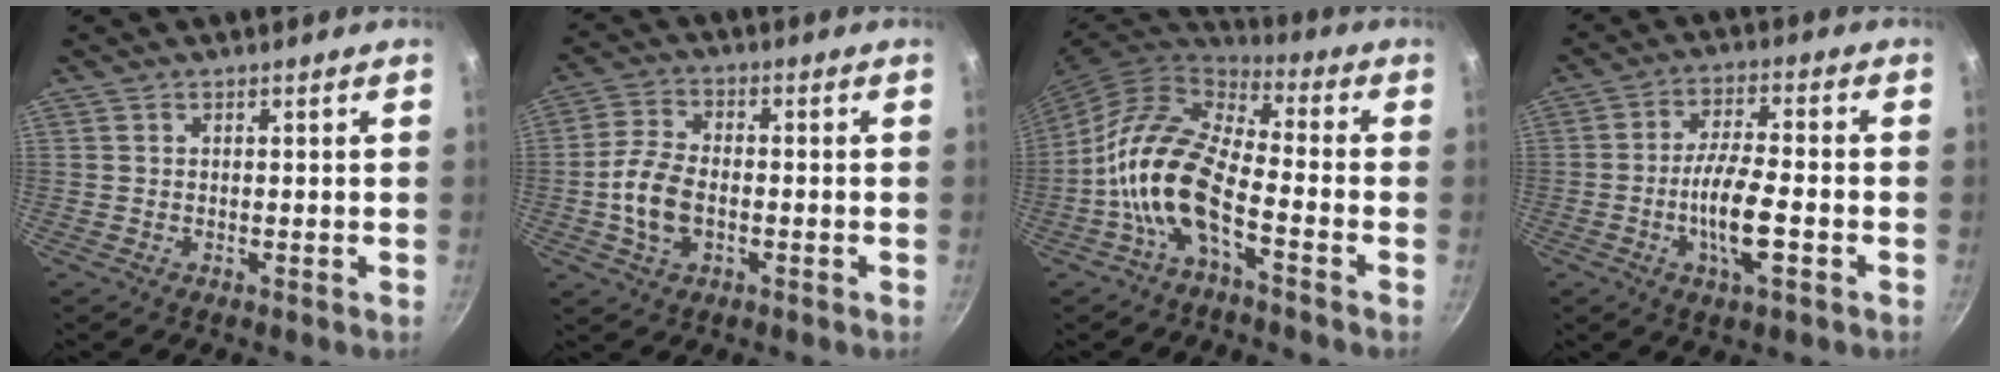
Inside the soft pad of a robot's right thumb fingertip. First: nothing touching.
{"total": 8.6, "force": [-1.8, 5.2, 6.6], "torque": [-0.125, 0.020, -0.039]}
{"total": 15.4, "force": [-5.2, 6.8, 12.8], "torque": [-0.239, 0.049, -0.118]}
{"total": 10.1, "force": [-3.0, 3.0, 9.2], "torque": [-0.166, 0.017, -0.058]}